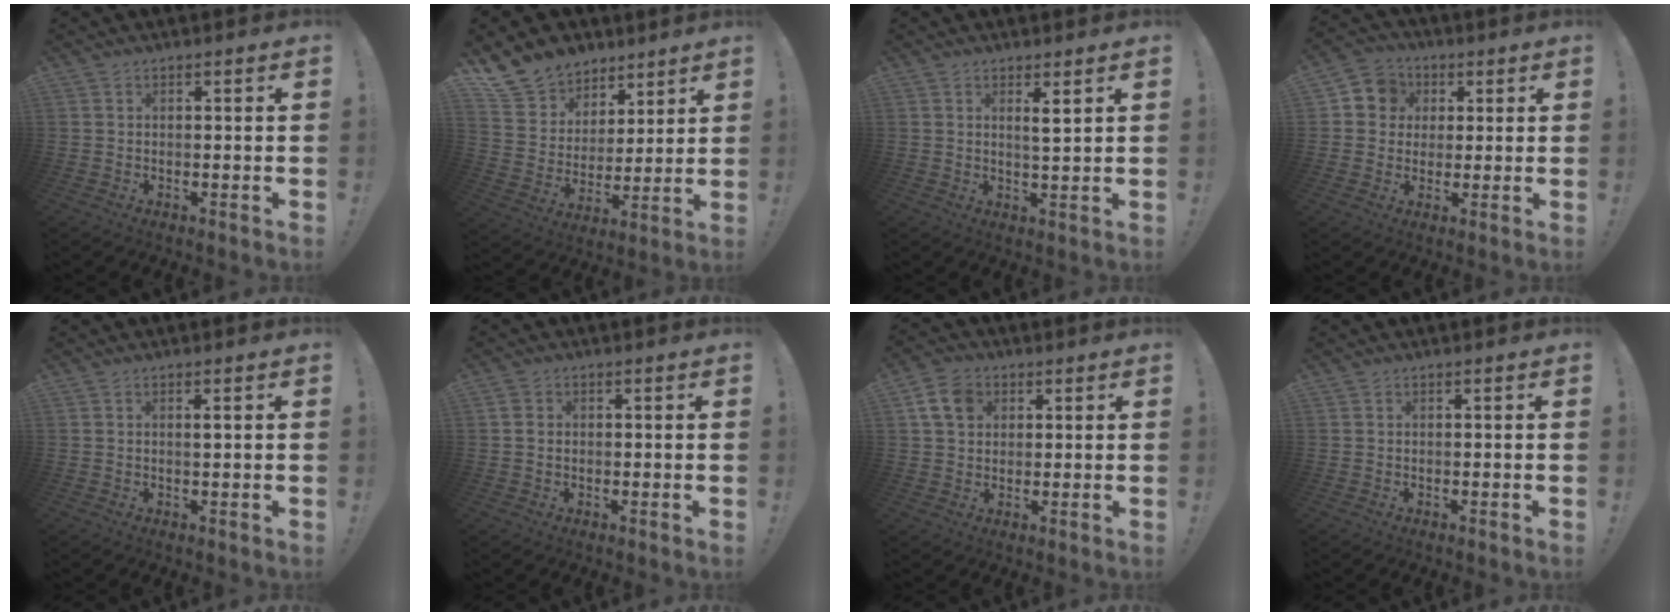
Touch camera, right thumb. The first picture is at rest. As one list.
[{"total": 12.6, "force": [9.0, 8.5, 2.3], "torque": [-0.036, -0.072, 0.179]}, {"total": 3.6, "force": [2.1, 0.2, 2.9], "torque": [-0.041, -0.018, 0.029]}, {"total": 8.1, "force": [1.6, 7.6, 2.2], "torque": [-0.030, 0.001, 0.035]}, {"total": 1.1, "force": [0.4, 0.0, 1.1], "torque": [-0.007, -0.005, 0.002]}, {"total": 2.7, "force": [0.2, 2.3, 1.4], "torque": [-0.021, 0.006, 0.004]}, {"total": 8.7, "force": [3.3, 6.4, 4.8], "torque": [-0.080, 0.001, 0.069]}, {"total": 0.0}]